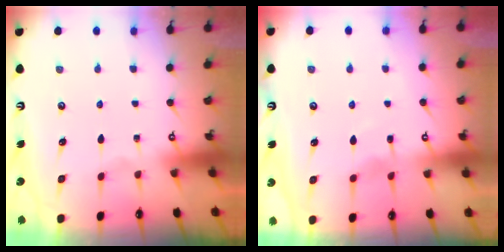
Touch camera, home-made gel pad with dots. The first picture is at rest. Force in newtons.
{"total": 3.9, "press": 3.9, "slide": 0.6}